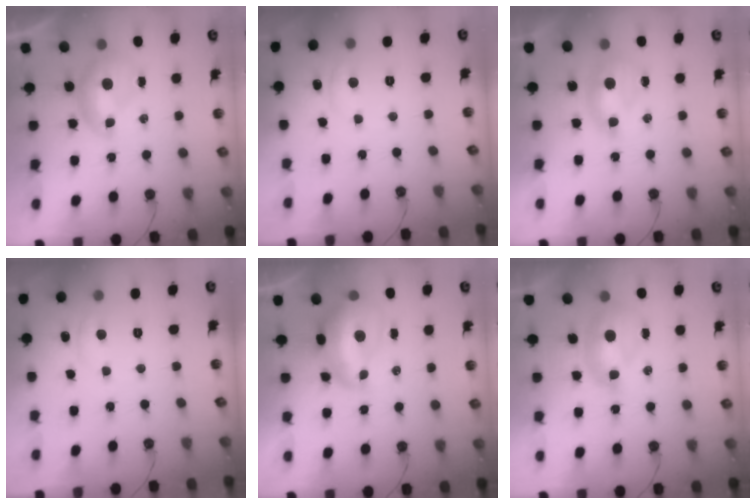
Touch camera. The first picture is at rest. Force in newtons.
{"total": 1.5, "press": 1.5, "slide": 0.4}
{"total": 1.0, "press": 0.8, "slide": 0.6}
{"total": 1.5, "press": 1.5, "slide": 0.4}
{"total": 7.4, "press": 7.3, "slide": 1.4}
{"total": 1.8, "press": 1.7, "slide": 0.6}